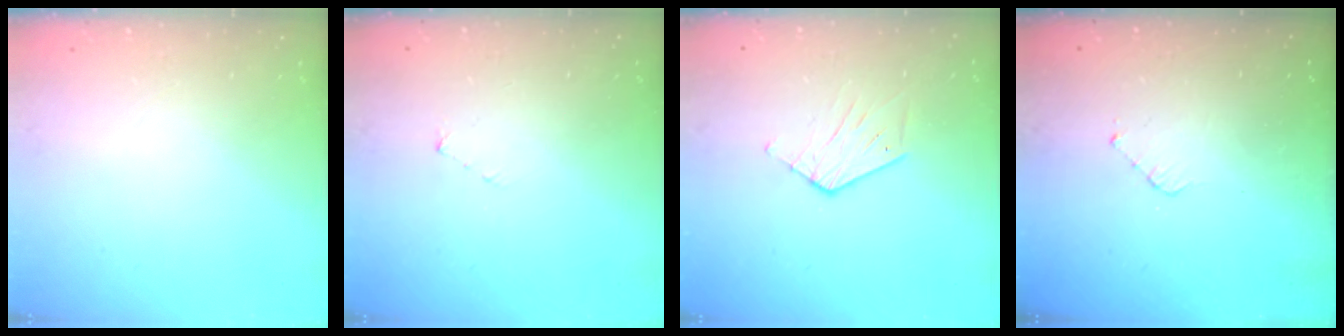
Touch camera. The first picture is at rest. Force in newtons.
{"total": 3.0, "press": 3.0, "slide": 0.3}
{"total": 5.5, "press": 5.5, "slide": 0.4}
{"total": 3.0, "press": 2.9, "slide": 0.2}